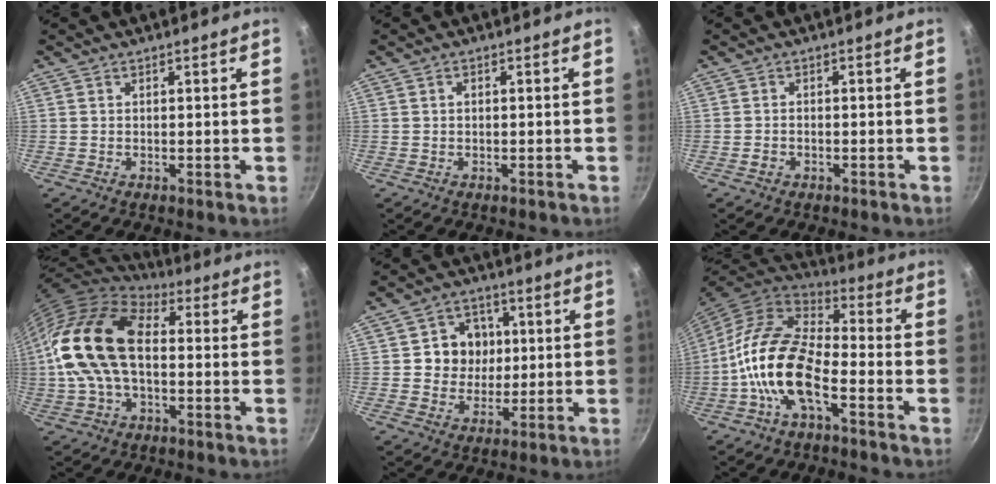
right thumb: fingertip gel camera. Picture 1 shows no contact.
{"total": 0.7, "force": [0.1, 0.5, 0.5], "torque": [-0.008, 0.004, 0.002]}
{"total": 1.1, "force": [-0.7, 0.7, 0.4], "torque": [-0.008, 0.004, -0.014]}
{"total": 19.1, "force": [0.4, 11.7, 15.1], "torque": [-0.272, 0.030, -0.004]}
{"total": 8.7, "force": [1.1, 8.0, 3.2], "torque": [-0.010, 0.003, 0.012]}
{"total": 15.4, "force": [-5.3, 7.3, 12.5], "torque": [-0.230, 0.042, -0.119]}